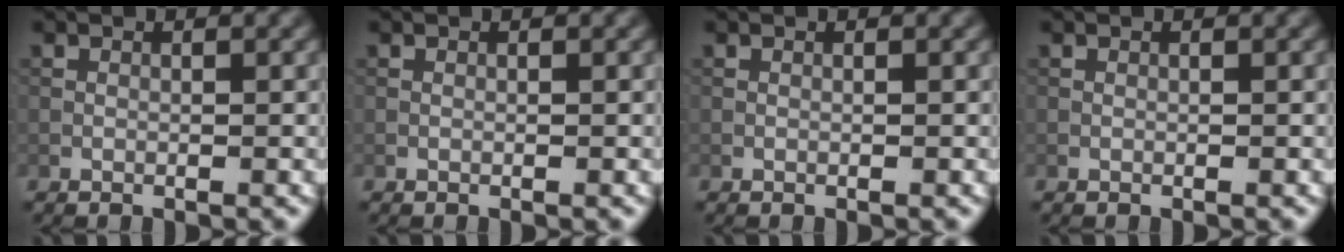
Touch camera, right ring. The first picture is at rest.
{"total": 0.0}
{"total": 0.0}
{"total": 0.0}